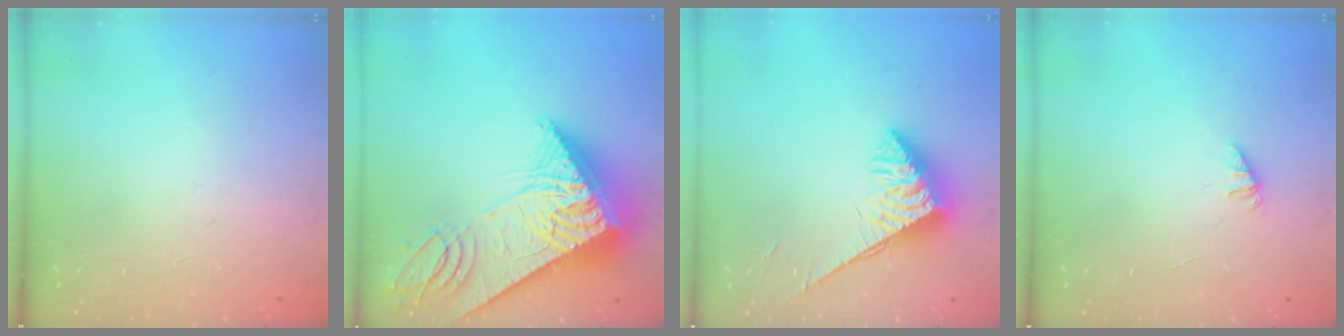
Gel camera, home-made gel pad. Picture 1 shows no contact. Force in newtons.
{"total": 20.0, "press": 19.8, "slide": 2.3}
{"total": 5.5, "press": 5.5, "slide": 0.3}
{"total": 1.8, "press": 1.7, "slide": 0.4}